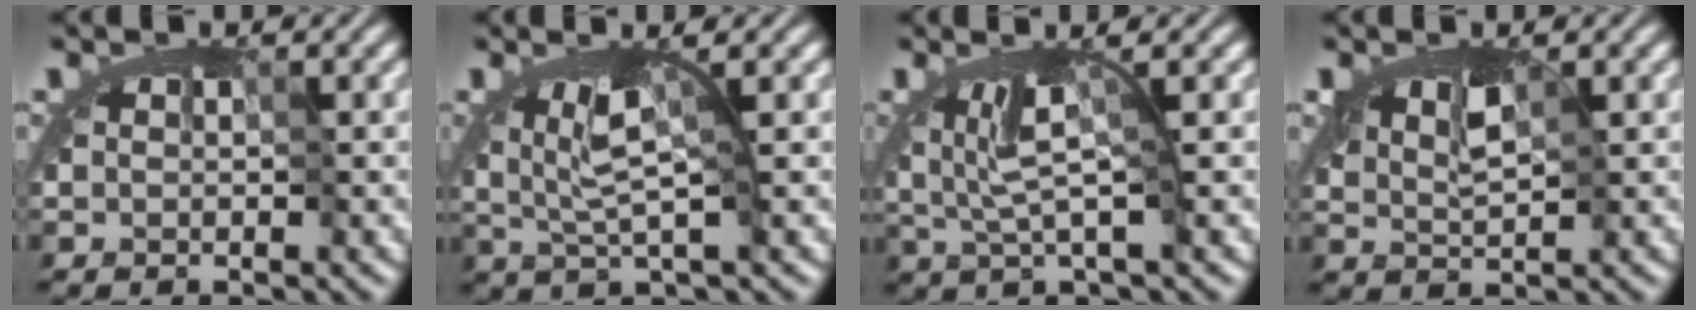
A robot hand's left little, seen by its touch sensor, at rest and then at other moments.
{"total": 2.4, "force": [-0.4, 0.3, 2.4], "torque": [-0.050, -0.013, -0.004]}
{"total": 2.4, "force": [-0.6, -0.2, 2.3], "torque": [-0.049, -0.013, -0.007]}
{"total": 2.1, "force": [0.9, 1.0, 1.6], "torque": [-0.023, 0.006, 0.011]}